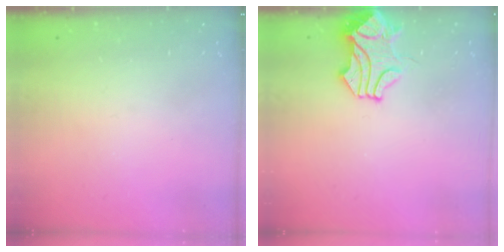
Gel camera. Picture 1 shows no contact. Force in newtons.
{"total": 2.4, "press": 2.3, "slide": 0.6}